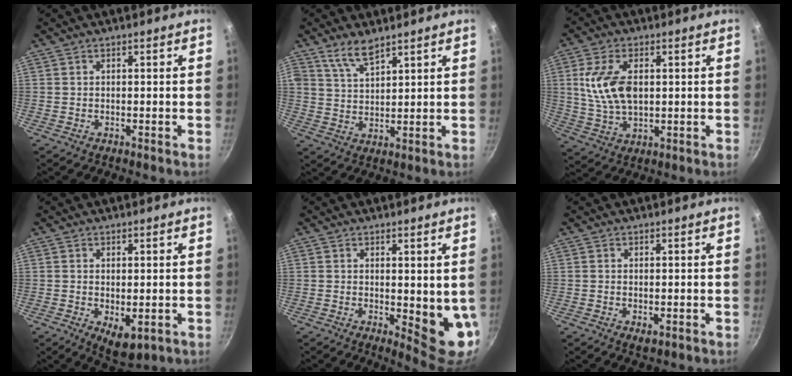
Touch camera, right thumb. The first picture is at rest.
{"total": 5.5, "force": [4.2, 1.9, 3.0], "torque": [-0.053, -0.025, 0.088]}
{"total": 11.1, "force": [1.8, 6.4, 8.9], "torque": [-0.163, -0.009, 0.035]}
{"total": 5.4, "force": [-1.0, 2.8, 4.5], "torque": [-0.058, -0.013, -0.005]}
{"total": 8.5, "force": [0.4, 3.0, 8.0], "torque": [-0.087, -0.022, 0.012]}
{"total": 2.6, "force": [-0.6, 1.3, 2.1], "torque": [-0.033, -0.009, -0.006]}